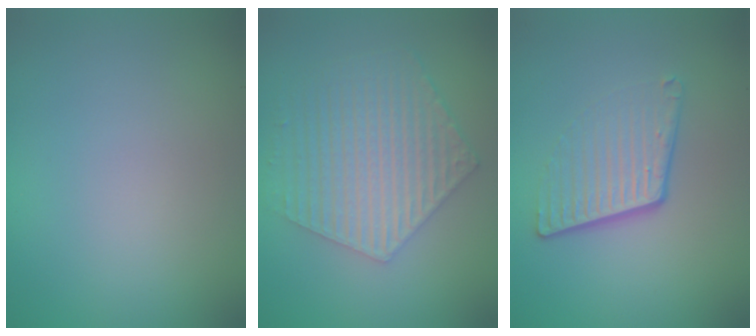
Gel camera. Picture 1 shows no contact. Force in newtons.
{"total": 6.0, "press": 4.4, "slide": 4.1}
{"total": 3.9, "press": 2.6, "slide": 2.9}